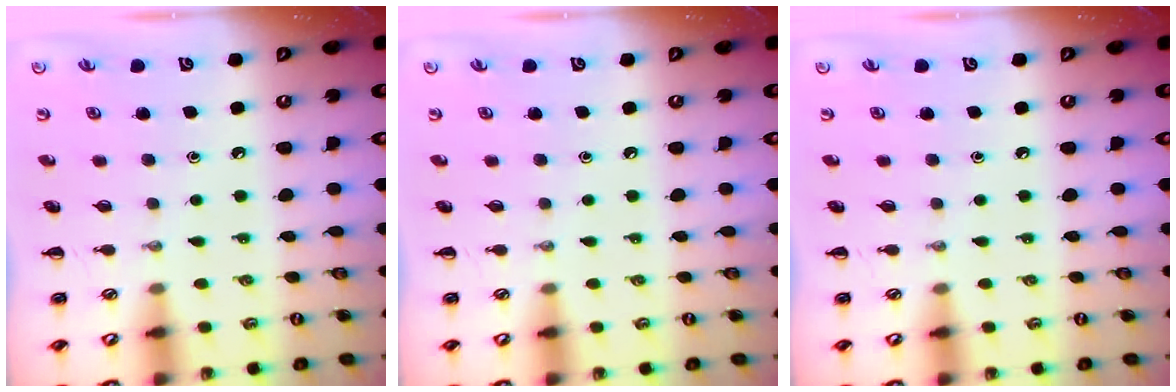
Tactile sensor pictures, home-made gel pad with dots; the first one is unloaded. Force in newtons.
{"total": 0.0}
{"total": 0.0}